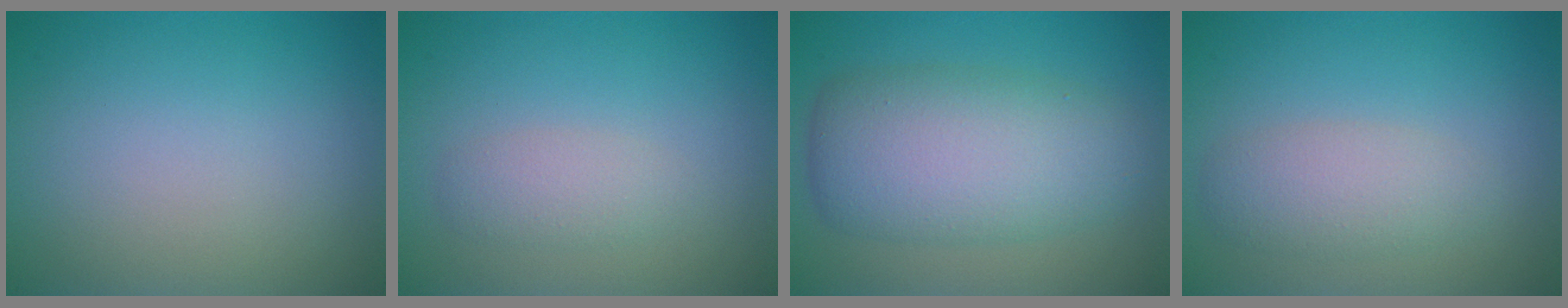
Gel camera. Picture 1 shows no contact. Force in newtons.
{"total": 1.9, "press": 1.9, "slide": 0.1}
{"total": 8.0, "press": 8.0, "slide": 0.4}
{"total": 3.0, "press": 3.0, "slide": 0.1}